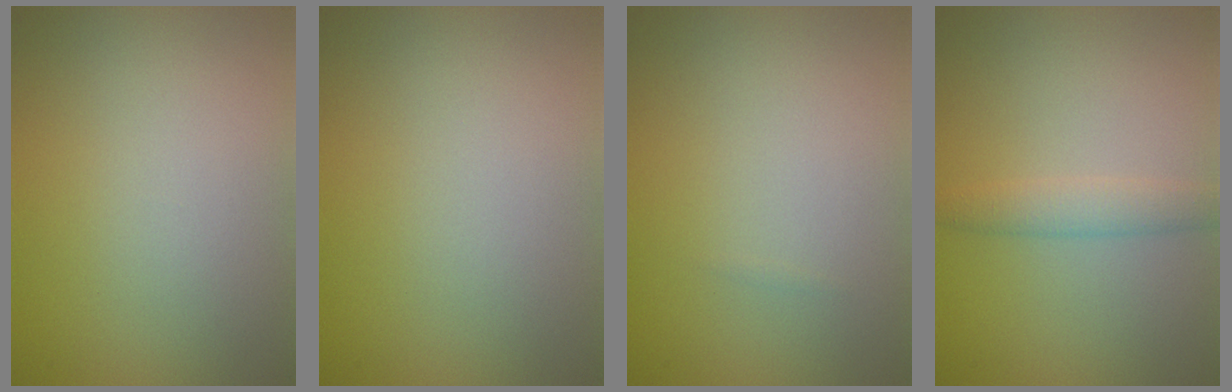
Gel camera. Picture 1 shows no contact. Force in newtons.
{"total": 0.0}
{"total": 0.0}
{"total": 2.1, "press": 2.1, "slide": 0.1}